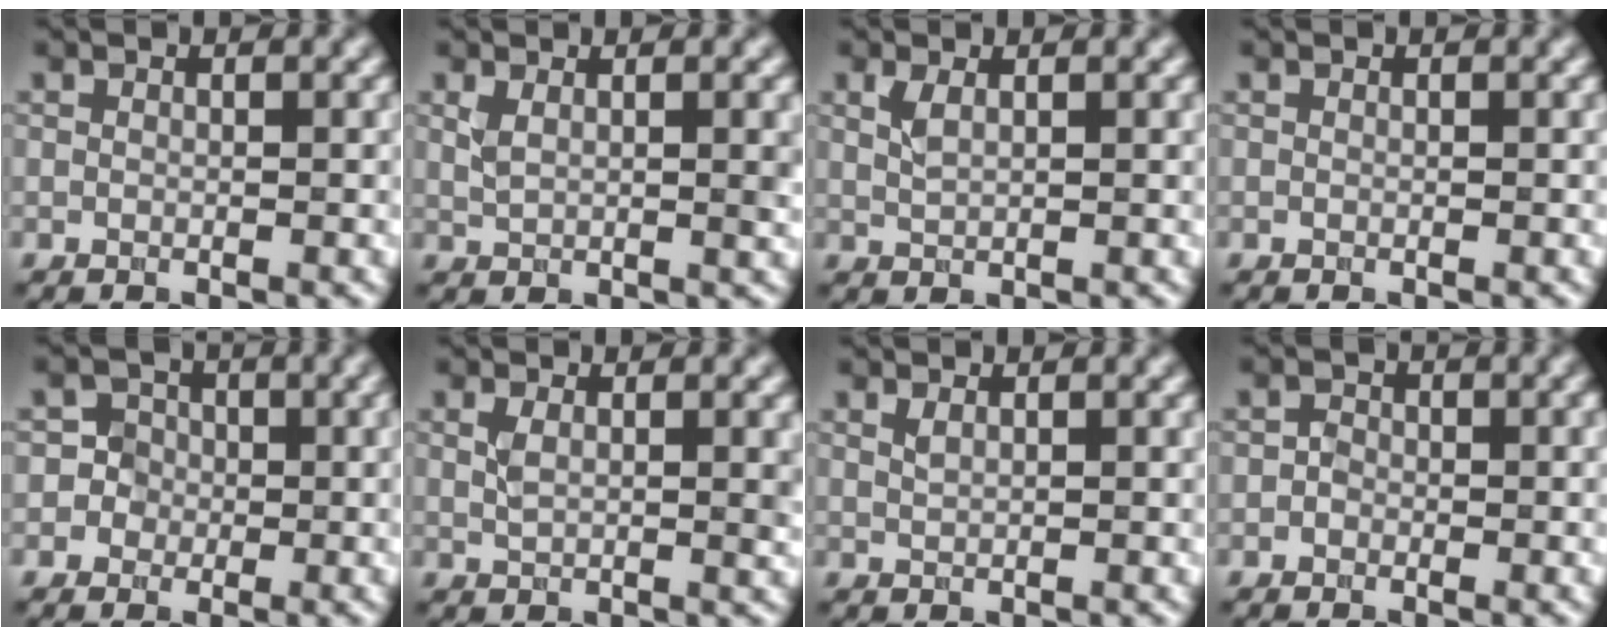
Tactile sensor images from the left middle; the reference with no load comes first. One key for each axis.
{"total": 3.1, "fx": 1.1, "fy": 1.2, "fz": 2.7, "tx": -0.049, "ty": -0.001, "tz": 0.021}
{"total": 1.7, "fx": 0.9, "fy": 0.6, "fz": 1.3, "tx": -0.029, "ty": 0.001, "tz": 0.020}
{"total": 0.0}
{"total": 3.2, "fx": -0.6, "fy": 3.0, "fz": 0.5, "tx": 0.021, "ty": 0.019, "tz": -0.027}
{"total": 2.7, "fx": 0.8, "fy": 1.0, "fz": 2.4, "tx": -0.047, "ty": -0.003, "tz": 0.018}
{"total": 1.0, "fx": 0.7, "fy": 0.4, "fz": 0.7, "tx": -0.015, "ty": 0.001, "tz": 0.014}
{"total": 1.2, "fx": -0.4, "fy": 0.9, "fz": 0.6, "tx": -0.007, "ty": 0.000, "tz": -0.011}